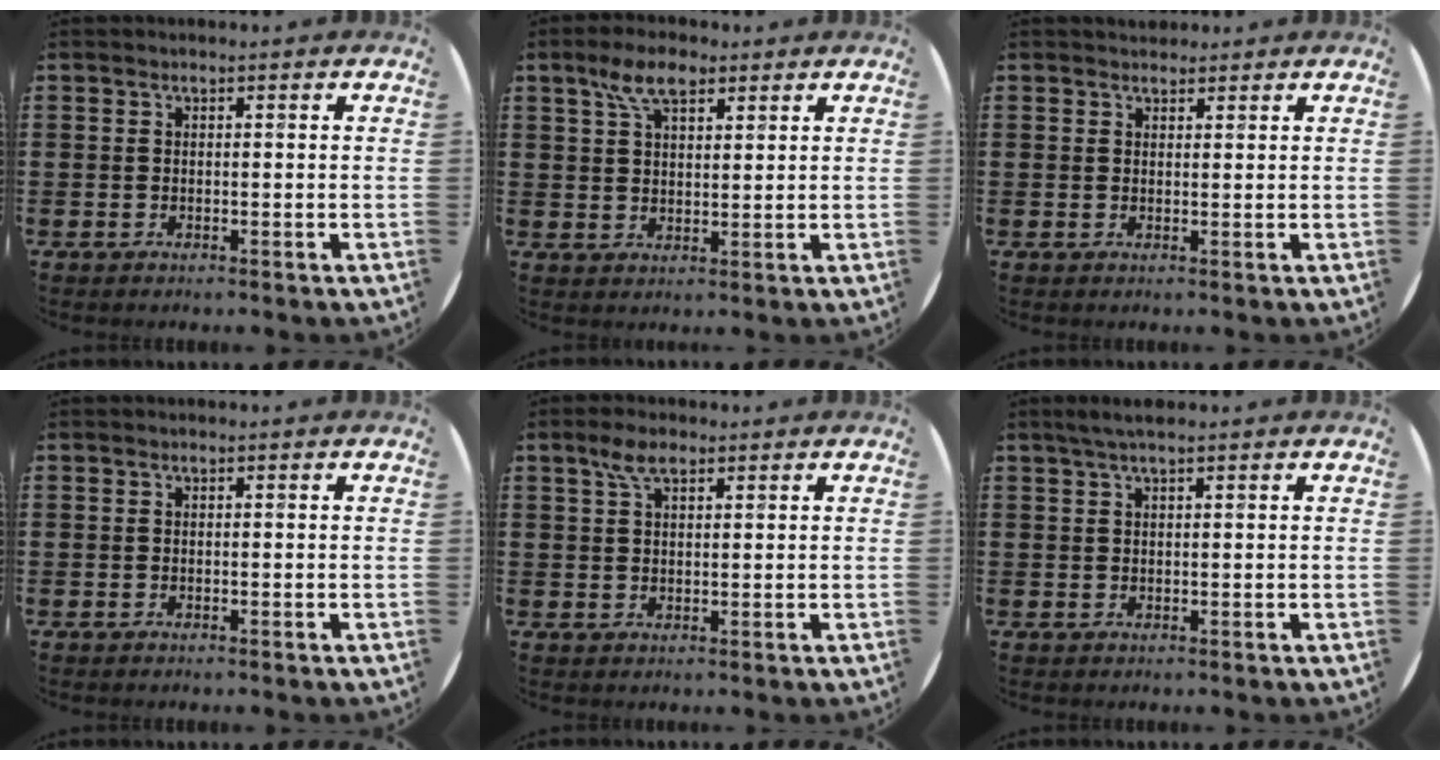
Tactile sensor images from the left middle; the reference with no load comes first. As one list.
[{"total": 6.0, "force": [3.8, 2.8, 3.7], "torque": [-0.065, 0.002, 0.066]}, {"total": 1.4, "force": [1.3, 0.4, -0.1], "torque": [0.008, 0.000, 0.025]}, {"total": 0.0}, {"total": 3.7, "force": [2.4, 1.5, 2.3], "torque": [-0.043, 0.005, 0.040]}, {"total": 1.9, "force": [1.5, 0.1, 1.3], "torque": [-0.025, 0.005, 0.025]}]